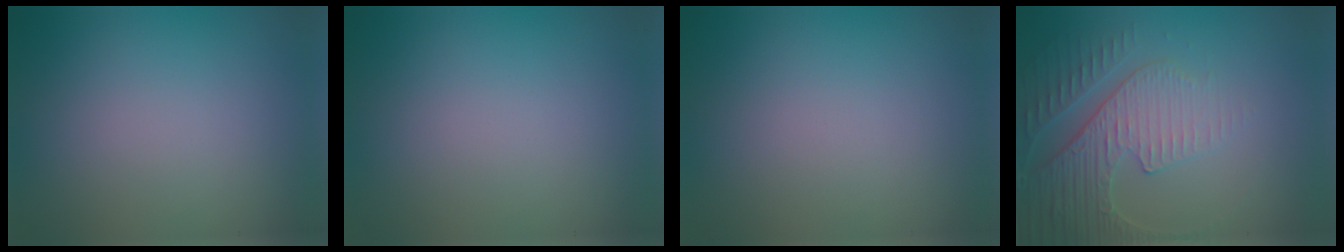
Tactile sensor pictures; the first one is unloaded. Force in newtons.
{"total": 0.0}
{"total": 0.0}
{"total": 4.3, "press": 4.3, "slide": 0.4}